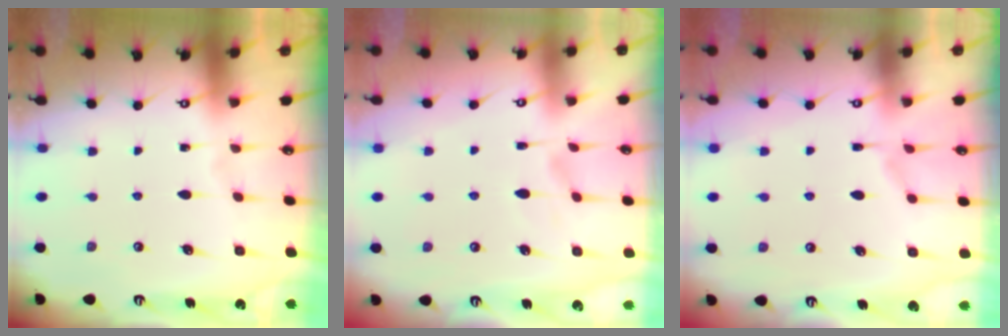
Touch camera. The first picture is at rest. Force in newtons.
{"total": 2.2, "press": 1.9, "slide": 1.1}
{"total": 2.4, "press": 2.2, "slide": 1.1}